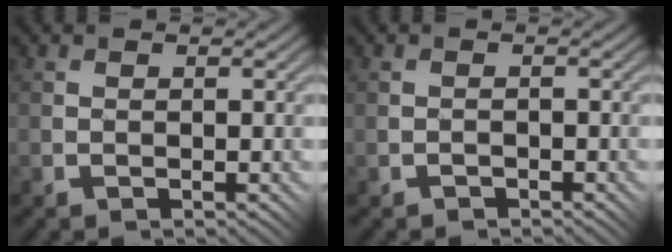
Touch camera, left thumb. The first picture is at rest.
{"total": 0.6, "force": [-0.6, 0.2, -0.1], "torque": [0.001, 0.003, -0.012]}